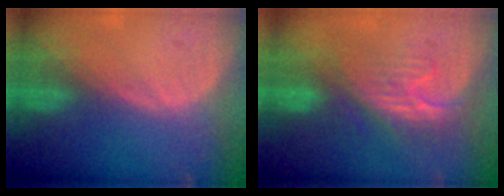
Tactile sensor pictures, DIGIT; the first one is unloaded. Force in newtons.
{"total": 7.5, "press": 7.2, "slide": 1.9}